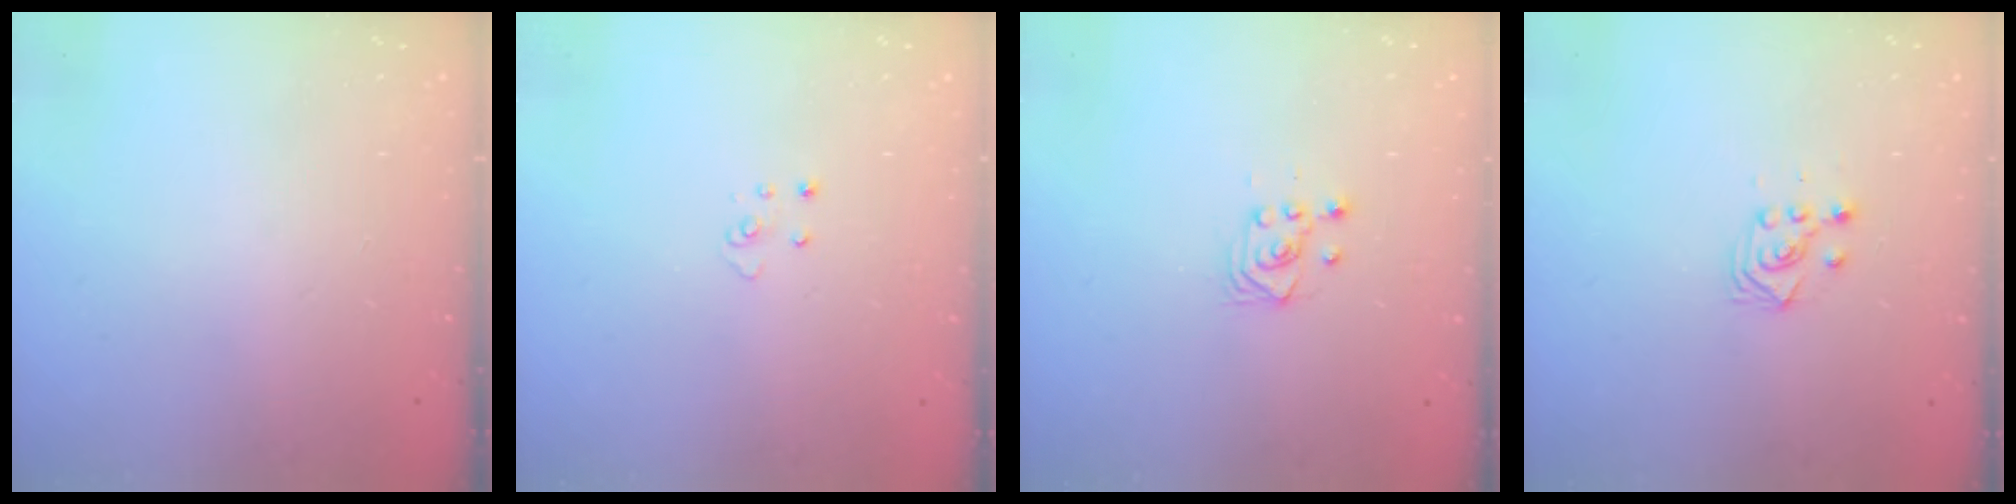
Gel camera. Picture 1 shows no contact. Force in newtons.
{"total": 3.7, "press": 3.7, "slide": 0.3}
{"total": 4.2, "press": 3.9, "slide": 1.7}
{"total": 3.1, "press": 2.9, "slide": 0.9}